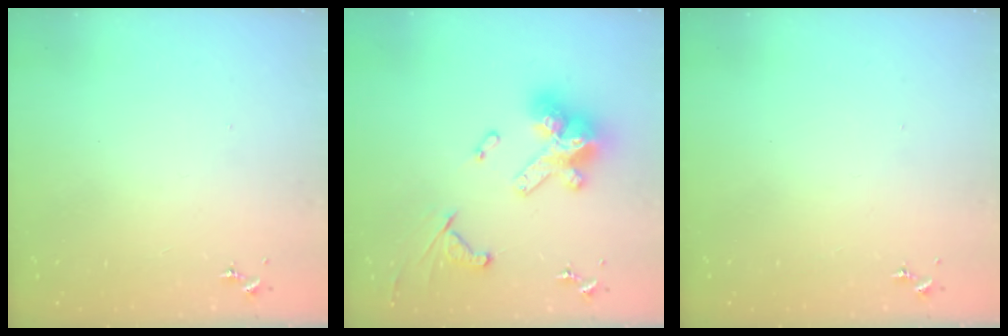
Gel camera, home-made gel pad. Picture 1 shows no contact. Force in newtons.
{"total": 19.3, "press": 19.2, "slide": 2.0}
{"total": 0.0}